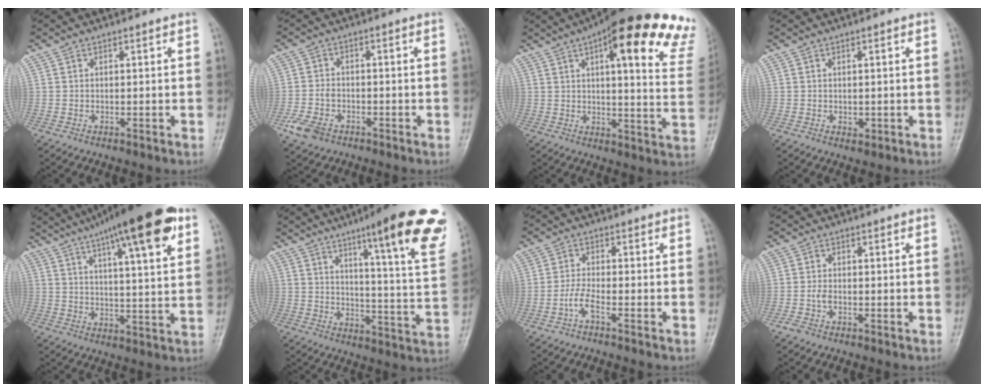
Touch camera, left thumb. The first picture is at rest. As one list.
[{"total": 5.3, "force": [-3.0, 3.5, 2.7], "torque": [-0.063, 0.012, -0.056]}, {"total": 27.1, "force": [16.6, 7.1, 20.3], "torque": [-0.223, -0.032, 0.197]}, {"total": 1.1, "force": [-0.2, 0.9, 0.7], "torque": [-0.004, -0.001, 0.000]}, {"total": 19.8, "force": [11.0, 4.5, 15.9], "torque": [-0.229, -0.014, 0.162]}, {"total": 23.3, "force": [13.3, 3.4, 18.8], "torque": [-0.230, -0.053, 0.175]}, {"total": 2.9, "force": [-1.9, 0.3, 2.1], "torque": [-0.058, 0.013, -0.043]}, {"total": 2.0, "force": [-1.1, 1.1, 1.4], "torque": [-0.039, 0.006, -0.025]}]